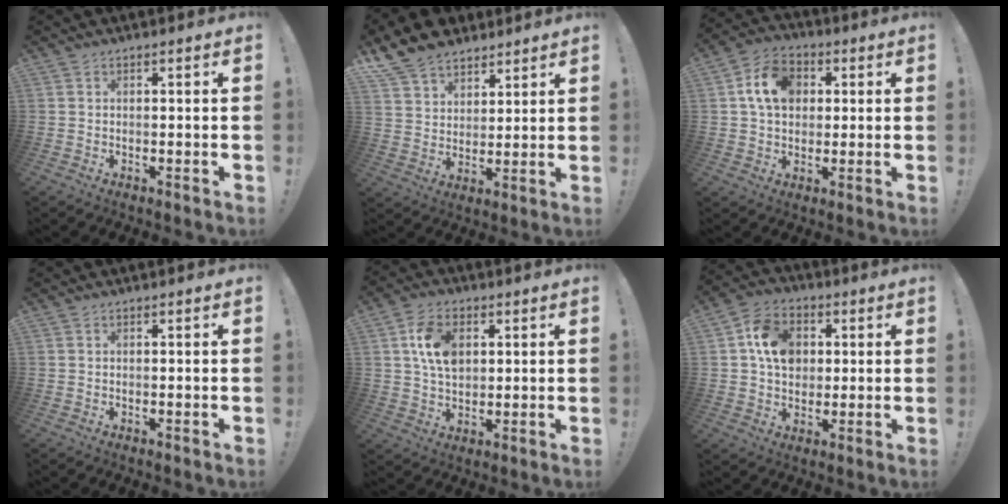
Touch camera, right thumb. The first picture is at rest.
{"total": 11.6, "force": [9.0, 6.8, 2.7], "torque": [-0.052, -0.065, 0.177]}
{"total": 12.4, "force": [3.3, 9.5, 7.3], "torque": [-0.126, 0.010, 0.065]}
{"total": 0.0}
{"total": 10.8, "force": [3.0, 7.4, 7.2], "torque": [-0.120, 0.007, 0.058]}
{"total": 12.3, "force": [2.7, 9.9, 6.8], "torque": [-0.103, 0.009, 0.058]}